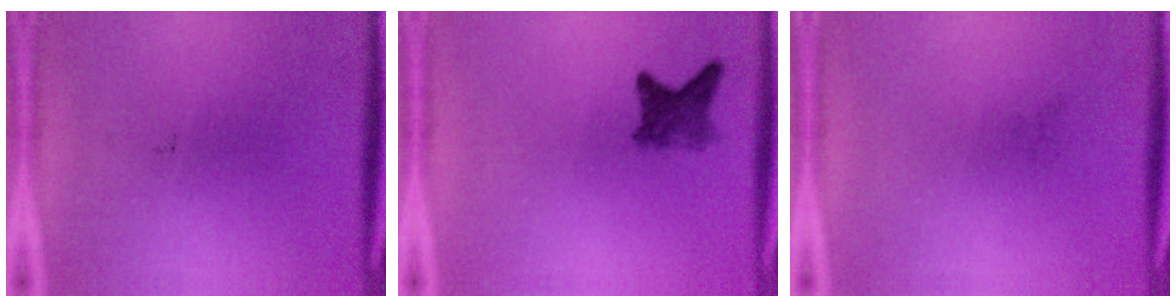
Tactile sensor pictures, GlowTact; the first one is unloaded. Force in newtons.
{"total": 3.2}
{"total": 0.0}